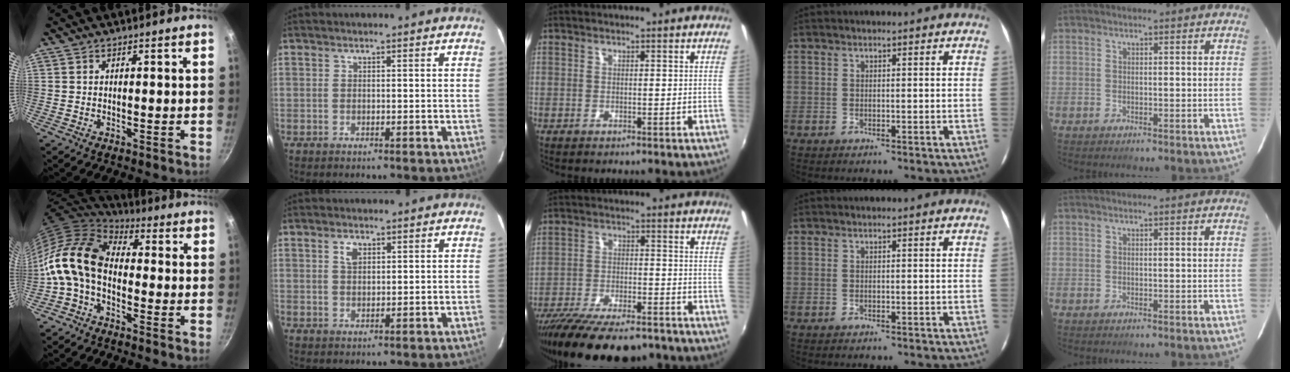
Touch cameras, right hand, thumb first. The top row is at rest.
{"thumb": {"total": 14.1, "force": [-1.9, 9.3, 10.4], "torque": [-0.186, 0.033, -0.059]}, "index": {"total": 2.4, "force": [1.1, 1.5, 1.5], "torque": [-0.027, 0.006, 0.021]}, "middle": {"total": 19.5, "force": [-15.6, 5.7, 10.3], "torque": [-0.204, -0.041, -0.242]}}